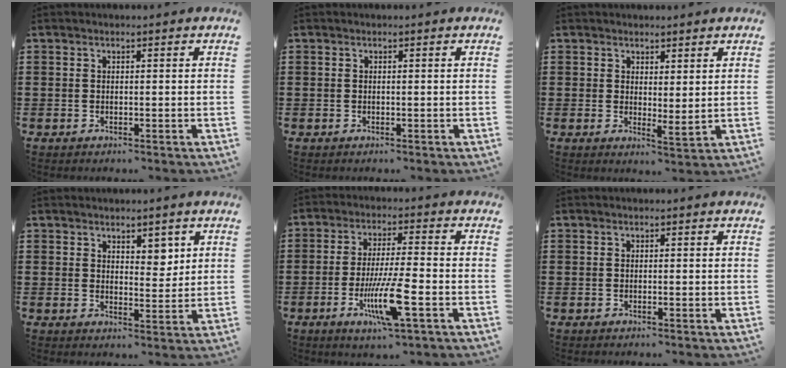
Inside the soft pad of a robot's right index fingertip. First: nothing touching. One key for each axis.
{"total": 0.0}
{"total": 2.2, "fx": 2.0, "fy": 0.6, "fz": 0.7, "tx": -0.019, "ty": -0.003, "tz": 0.039}
{"total": 3.7, "fx": 2.7, "fy": 2.1, "fz": 1.4, "tx": -0.019, "ty": -0.002, "tz": 0.047}
{"total": 9.9, "fx": -3.7, "fy": 1.3, "fz": 9.1, "tx": -0.185, "ty": -0.018, "tz": -0.071}
{"total": 0.0}